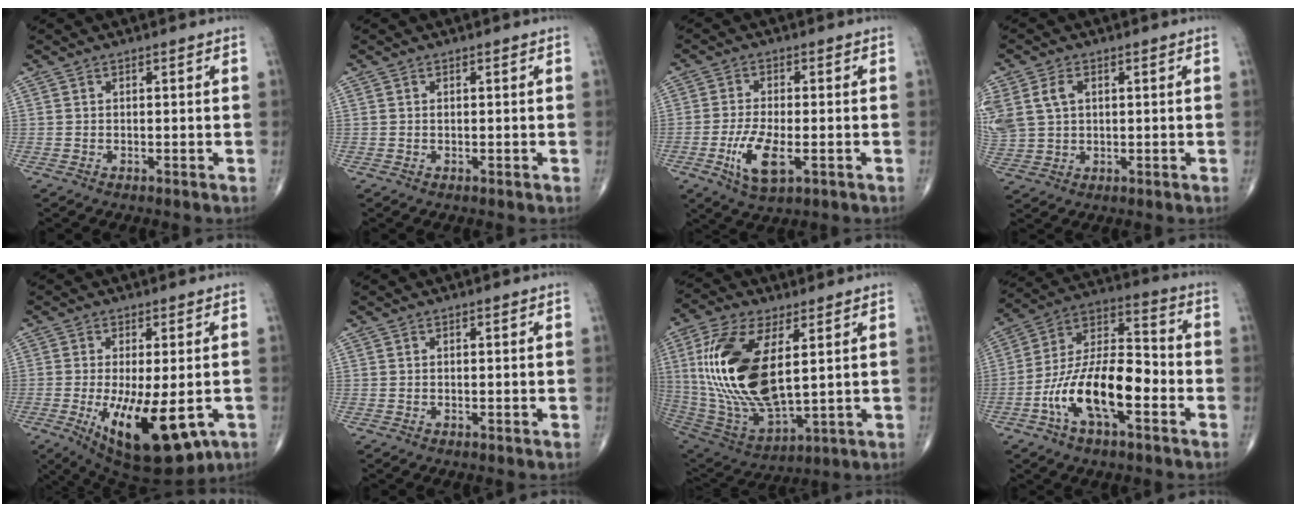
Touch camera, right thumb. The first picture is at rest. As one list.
[{"total": 0.0}, {"total": 7.8, "force": [-2.6, 3.0, 6.8], "torque": [-0.135, -0.005, -0.044]}, {"total": 10.9, "force": [3.0, 7.8, 7.0], "torque": [-0.183, 0.009, 0.068]}, {"total": 15.5, "force": [-4.9, 5.9, 13.5], "torque": [-0.214, -0.022, -0.056]}, {"total": 0.0}, {"total": 23.2, "force": [4.3, 10.7, 20.1], "torque": [-0.417, -0.026, 0.090]}, {"total": 17.2, "force": [-6.2, 7.3, 14.3], "torque": [-0.252, 0.051, -0.113]}]